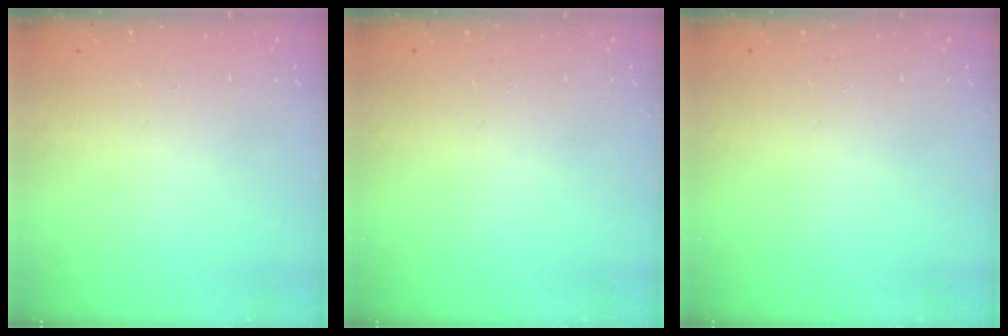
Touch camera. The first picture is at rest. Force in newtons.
{"total": 0.0}
{"total": 0.0}